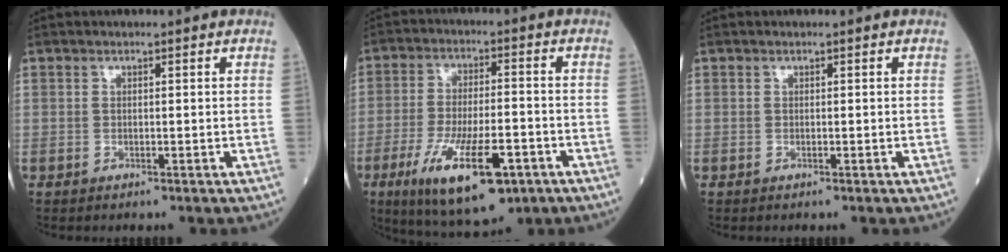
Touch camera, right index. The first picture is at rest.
{"total": 14.3, "force": [-6.7, 4.1, 12.0], "torque": [-0.221, -0.020, -0.101]}
{"total": 0.0}